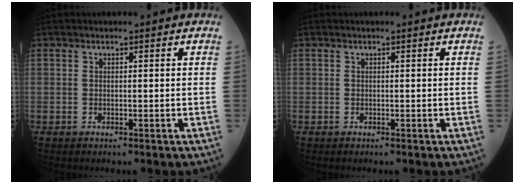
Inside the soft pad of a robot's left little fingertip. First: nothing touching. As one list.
[{"total": 0.0}]